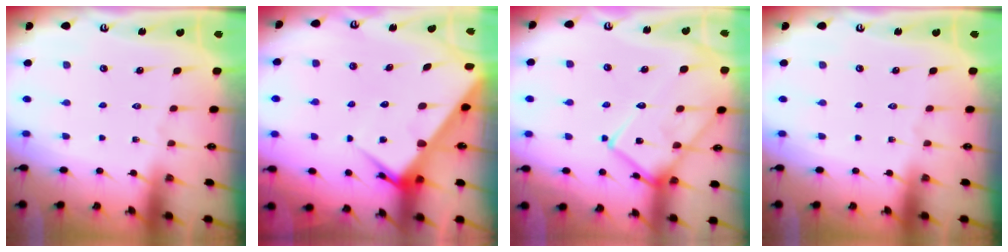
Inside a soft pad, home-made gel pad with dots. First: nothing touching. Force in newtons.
{"total": 6.3, "press": 6.3, "slide": 0.5}
{"total": 17.9, "press": 17.9, "slide": 1.6}
{"total": 0.0}